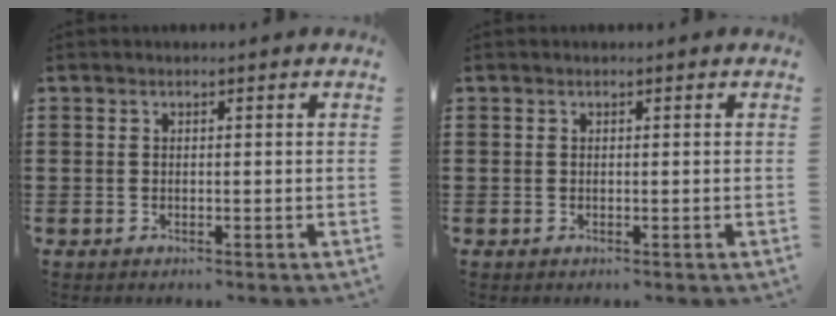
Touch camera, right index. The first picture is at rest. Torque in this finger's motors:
{"motor_torque": [0.07, 0.08, 0.00, 0.00]}